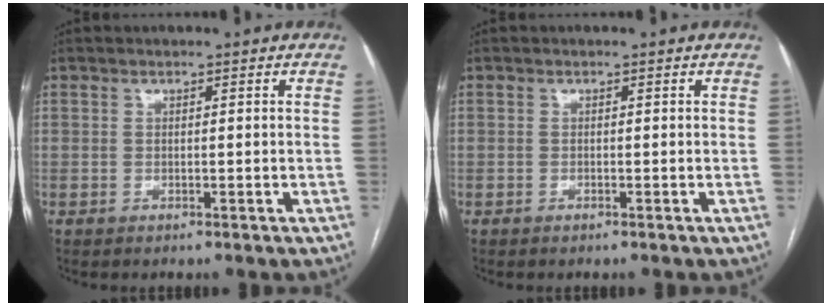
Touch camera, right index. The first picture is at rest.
{"total": 0.0}